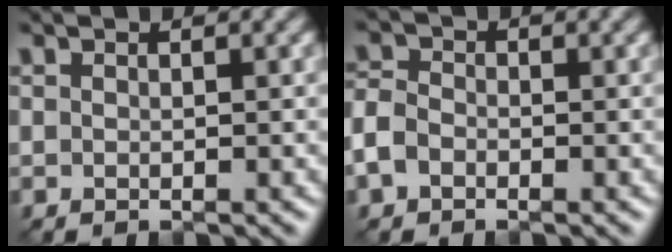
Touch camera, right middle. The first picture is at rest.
{"total": 2.5, "force": [-1.1, 1.9, 1.3], "torque": [-0.028, 0.004, -0.033]}